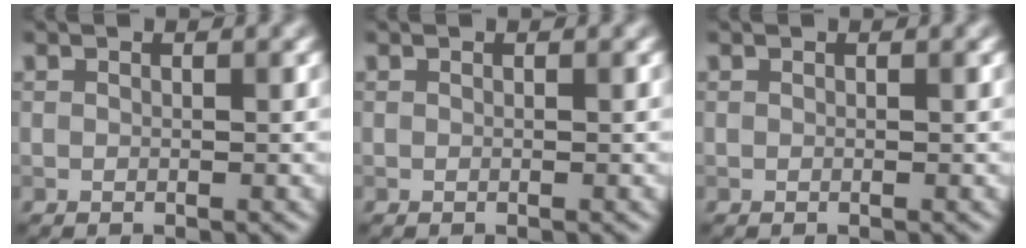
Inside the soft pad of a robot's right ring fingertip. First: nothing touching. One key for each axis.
{"total": 0.0}
{"total": 0.0}